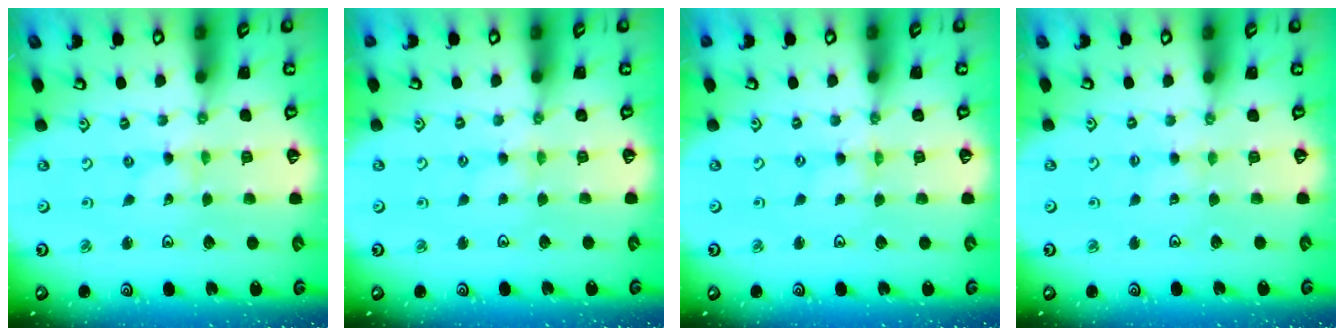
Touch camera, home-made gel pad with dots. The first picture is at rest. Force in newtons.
{"total": 1.8, "press": 1.8, "slide": 0.5}
{"total": 0.0}
{"total": 2.0, "press": 2.0, "slide": 0.3}